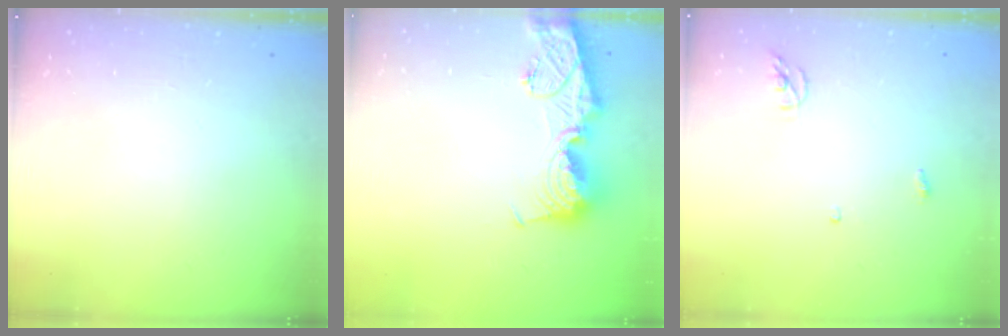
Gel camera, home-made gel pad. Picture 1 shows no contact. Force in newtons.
{"total": 13.6, "press": 13.5, "slide": 1.5}
{"total": 3.8, "press": 3.8, "slide": 0.3}